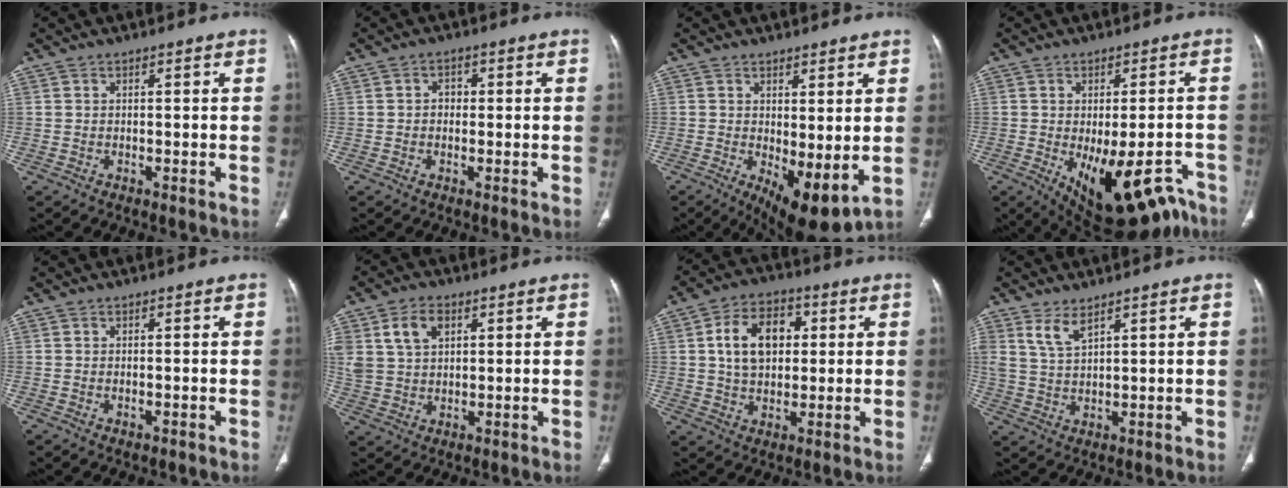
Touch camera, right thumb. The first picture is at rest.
{"total": 2.1, "force": [0.1, 1.7, 1.1], "torque": [-0.007, 0.006, -0.003]}
{"total": 9.5, "force": [-0.7, 3.7, 8.7], "torque": [-0.129, -0.021, 0.004]}
{"total": 17.6, "force": [-9.9, 7.9, 12.3], "torque": [-0.118, 0.028, -0.124]}
{"total": 0.7, "force": [-0.2, 0.3, 0.6], "torque": [-0.011, -0.001, -0.001]}
{"total": 8.0, "force": [3.5, 5.4, 4.8], "torque": [-0.079, -0.006, 0.071]}
{"total": 12.1, "force": [2.5, 8.3, 8.4], "torque": [-0.117, 0.007, 0.040]}
{"total": 4.4, "force": [3.1, 1.6, 2.8], "torque": [-0.057, -0.021, 0.070]}